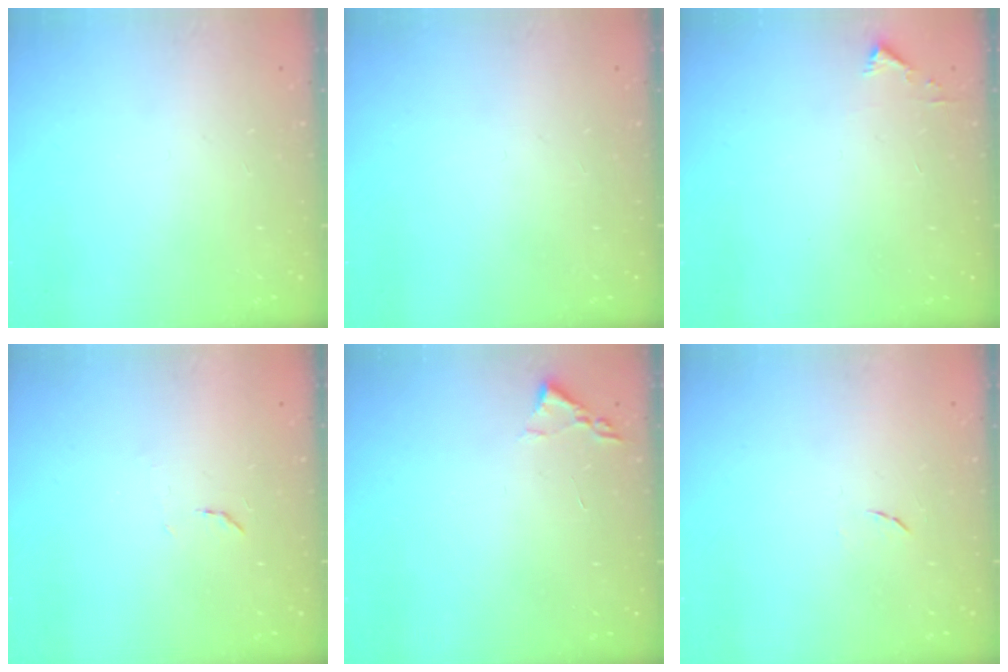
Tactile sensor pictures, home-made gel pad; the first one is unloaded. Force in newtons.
{"total": 0.0}
{"total": 2.3, "press": 2.3, "slide": 0.2}
{"total": 6.3, "press": 6.2, "slide": 0.6}
{"total": 1.8, "press": 1.8, "slide": 0.3}
{"total": 4.8, "press": 4.8, "slide": 0.5}